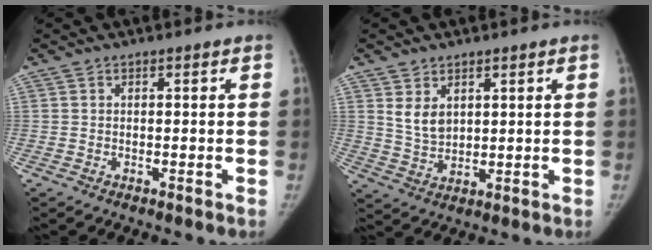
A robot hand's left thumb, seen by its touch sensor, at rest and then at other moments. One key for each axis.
{"total": 5.0, "fx": 2.2, "fy": 3.4, "fz": 2.9, "tx": -0.037, "ty": -0.018, "tz": 0.052}